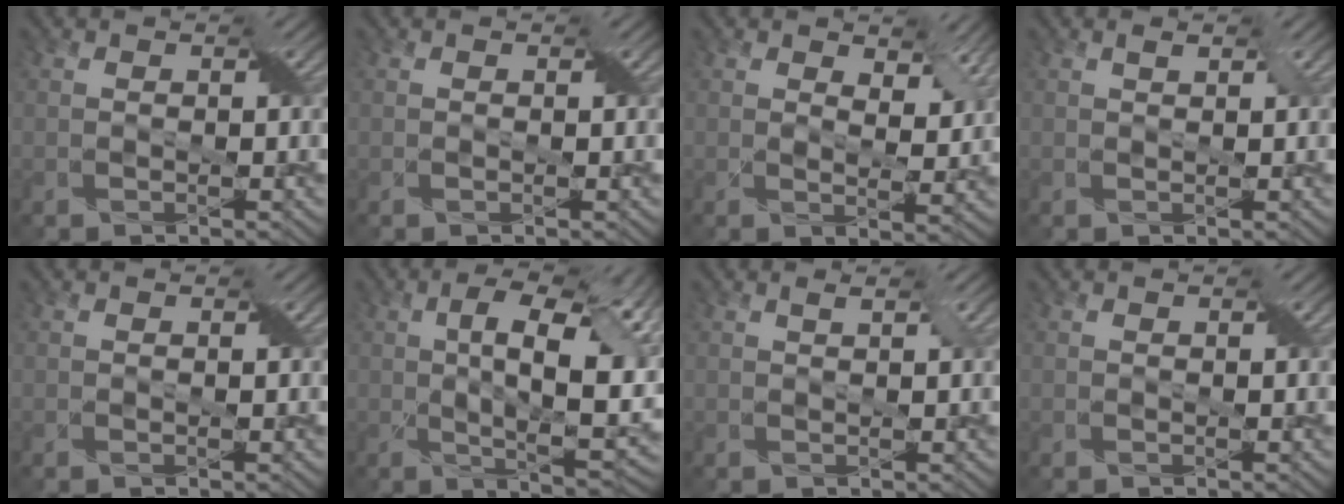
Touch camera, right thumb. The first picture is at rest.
{"total": 0.0}
{"total": 4.8, "force": [2.6, 2.3, 3.3], "torque": [-0.064, -0.011, 0.038]}
{"total": 0.9, "force": [0.6, 0.2, 0.7], "torque": [-0.016, 0.002, 0.011]}
{"total": 0.0}
{"total": 13.3, "force": [2.4, 5.4, 11.9], "torque": [-0.189, -0.001, 0.036]}
{"total": 0.9, "force": [0.5, 0.0, 0.7], "torque": [-0.015, 0.005, 0.009]}
{"total": 0.0}